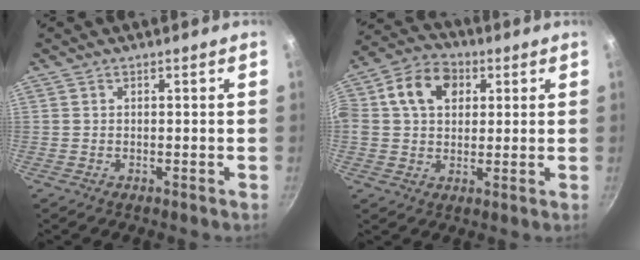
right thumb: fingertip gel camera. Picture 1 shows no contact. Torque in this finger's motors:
{"motor_torque": [0.77, 4.23, 1.07, -0.58, 0.29]}